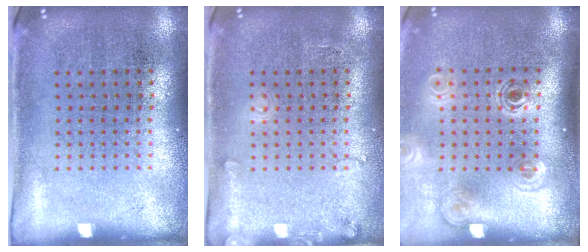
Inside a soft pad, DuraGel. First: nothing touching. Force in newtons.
{"total": 1.3, "press": 1.3, "slide": 0.1}
{"total": 1.8, "press": 1.2, "slide": 1.4}